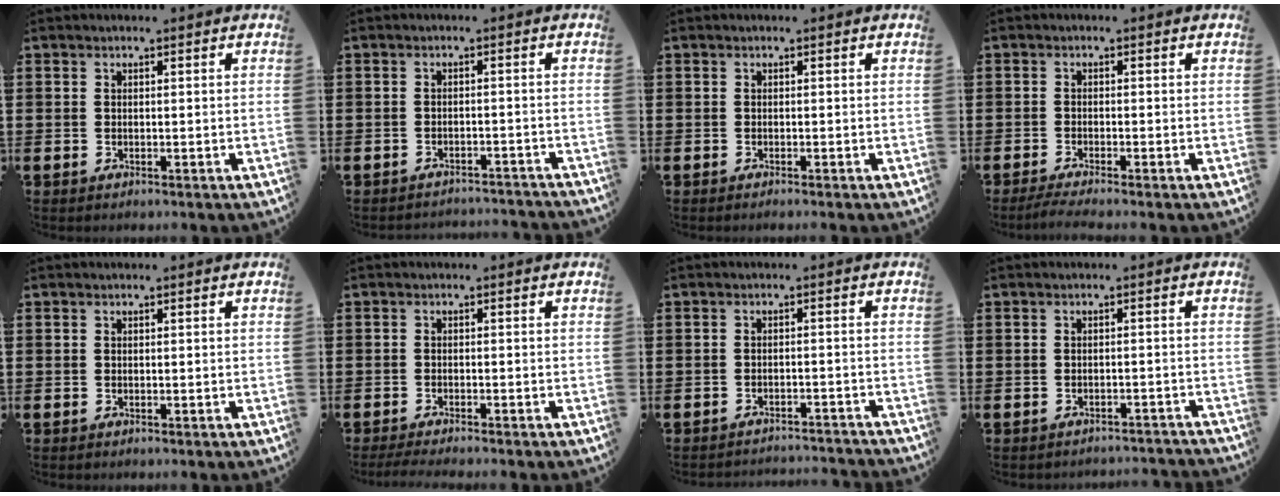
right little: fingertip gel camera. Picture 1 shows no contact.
{"total": 1.6, "force": [-1.6, -0.1, -0.1], "torque": [-0.003, 0.004, -0.034]}
{"total": 0.0}
{"total": 1.4, "force": [-1.0, 0.0, 1.0], "torque": [-0.016, -0.001, -0.019]}
{"total": 0.0}
{"total": 1.3, "force": [-1.1, 0.0, 0.8], "torque": [-0.013, 0.000, -0.020]}
{"total": 1.8, "force": [-1.8, -0.2, -0.1], "torque": [-0.002, 0.005, -0.038]}
{"total": 1.3, "force": [-1.3, -0.1, 0.0], "torque": [-0.004, 0.004, -0.027]}